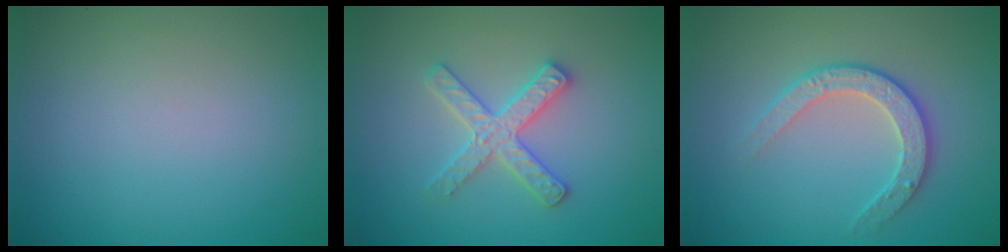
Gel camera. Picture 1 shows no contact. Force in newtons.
{"total": 2.9, "press": 2.9, "slide": 0.5}
{"total": 3.0, "press": 2.8, "slide": 1.0}